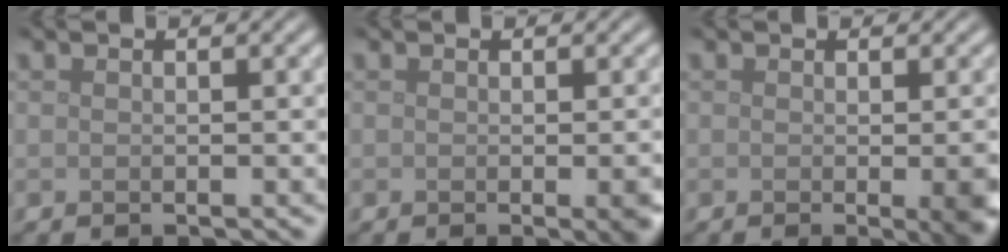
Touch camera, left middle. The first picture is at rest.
{"total": 2.4, "force": [-0.6, 0.6, 2.3], "torque": [-0.020, -0.002, -0.008]}
{"total": 4.3, "force": [-0.8, 1.3, 4.0], "torque": [-0.039, -0.007, -0.009]}